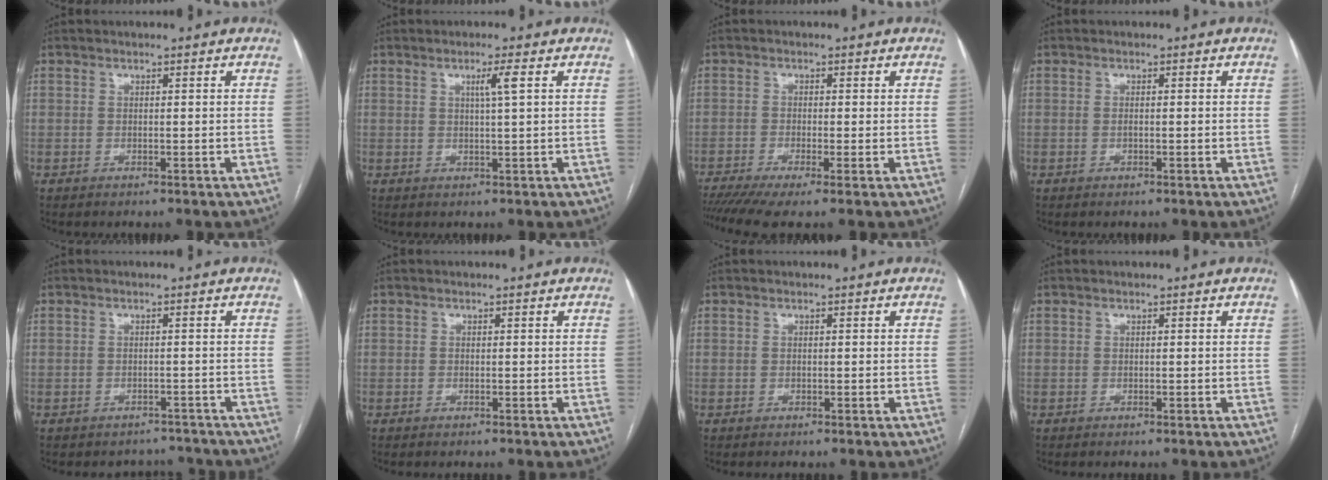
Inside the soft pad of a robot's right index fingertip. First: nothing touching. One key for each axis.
{"total": 2.6, "fx": 0.9, "fy": -0.5, "fz": 2.3, "tx": -0.042, "ty": -0.002, "tz": 0.016}
{"total": 7.5, "fx": -4.9, "fy": 0.9, "fz": 5.7, "tx": -0.099, "ty": -0.010, "tz": -0.086}
{"total": 1.1, "fx": -0.1, "fy": 0.3, "fz": 1.1, "tx": -0.022, "ty": -0.001, "tz": 0.000}
{"total": 3.6, "fx": -3.1, "fy": 1.5, "fz": -0.9, "tx": 0.014, "ty": 0.014, "tz": -0.041}
{"total": 0.0}
{"total": 0.0}
{"total": 0.0}